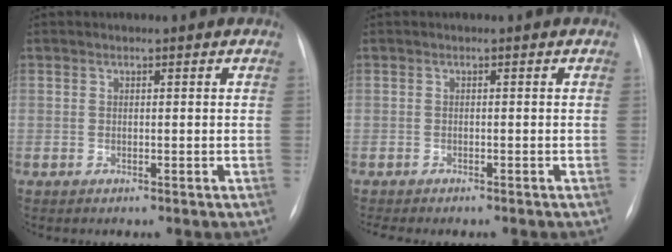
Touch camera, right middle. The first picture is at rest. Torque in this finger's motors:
{"motor_torque": [0.21, -0.19, 0.08, 0.04]}